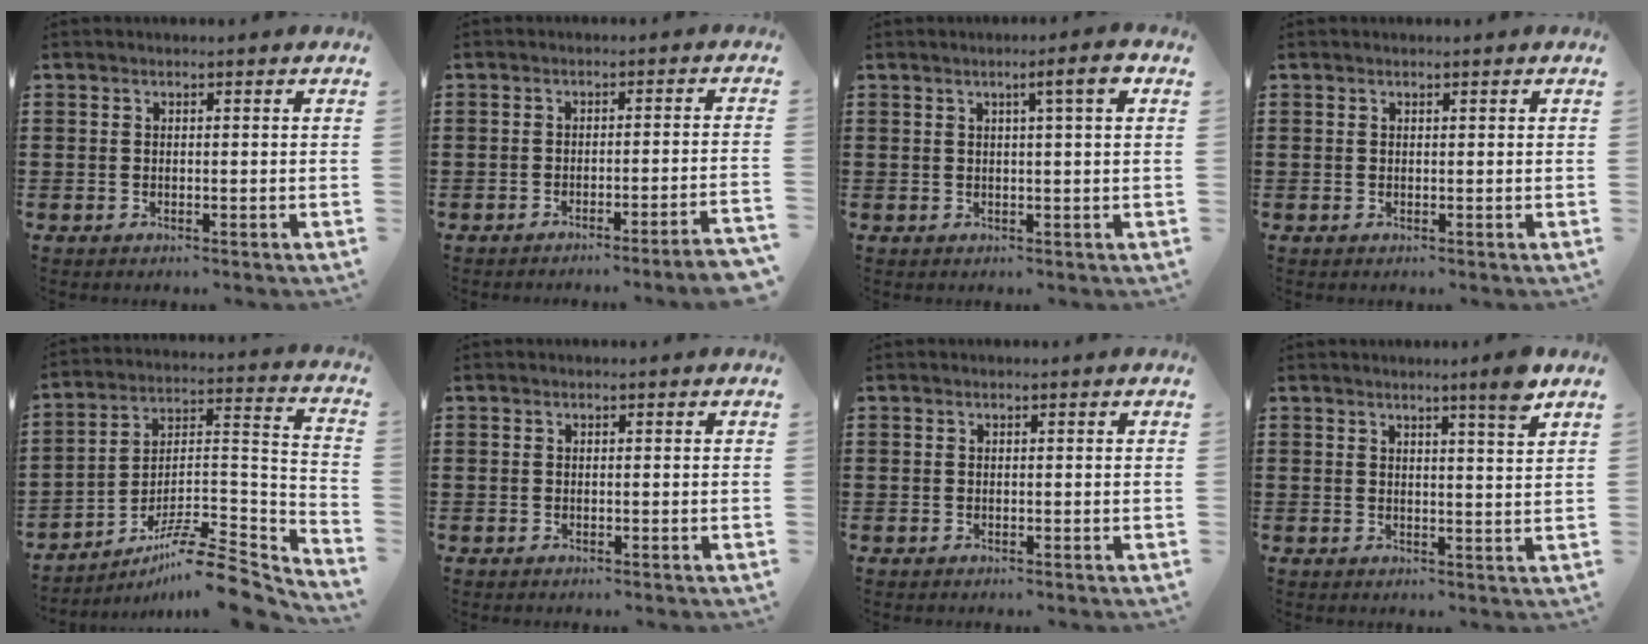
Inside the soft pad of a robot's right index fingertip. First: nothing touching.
{"total": 2.8, "force": [-2.4, -0.6, 1.4], "torque": [-0.022, -0.007, -0.049]}
{"total": 3.8, "force": [1.5, -0.1, 3.5], "torque": [-0.054, -0.006, 0.017]}
{"total": 0.0}
{"total": 10.2, "force": [-8.4, 1.9, 5.4], "torque": [-0.077, 0.023, -0.163]}
{"total": 0.0}
{"total": 0.0}
{"total": 4.1, "force": [3.0, -0.7, 2.6], "torque": [-0.043, -0.011, 0.048]}